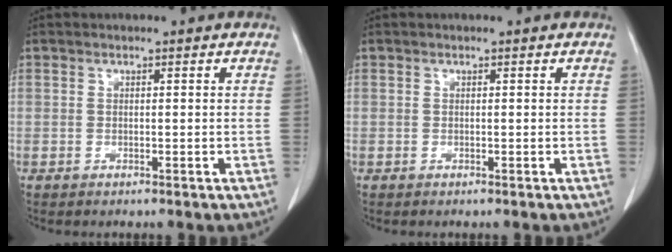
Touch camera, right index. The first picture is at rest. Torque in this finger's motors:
{"motor_torque": [-0.01, 0.01, 0.00, 0.00]}